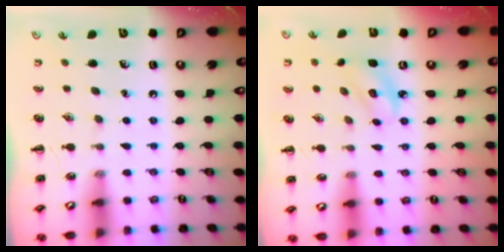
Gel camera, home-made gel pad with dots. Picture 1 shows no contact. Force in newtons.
{"total": 3.1, "press": 3.0, "slide": 0.7}